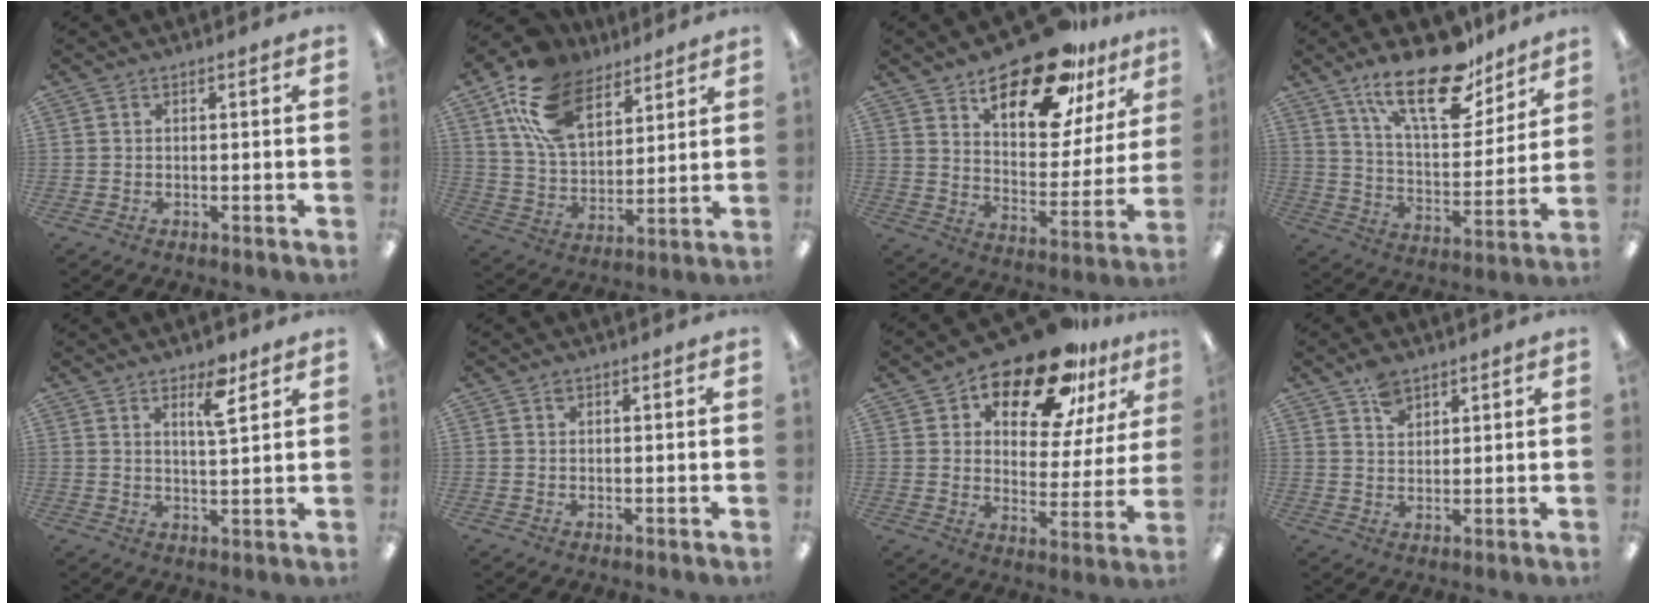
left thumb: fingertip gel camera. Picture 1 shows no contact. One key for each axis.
{"total": 17.4, "fx": 10.3, "fy": 10.4, "fz": 9.4, "tx": -0.178, "ty": -0.032, "tz": 0.194}
{"total": 22.5, "fx": 16.7, "fy": 8.9, "fz": 12.2, "tx": -0.186, "ty": -0.104, "tz": 0.281}
{"total": 21.1, "fx": 14.8, "fy": 8.3, "fz": 12.5, "tx": -0.203, "ty": -0.081, "tz": 0.250}
{"total": 7.1, "fx": 4.5, "fy": 2.2, "fz": 5.0, "tx": -0.073, "ty": -0.018, "tz": 0.070}
{"total": 1.0, "fx": 0.6, "fy": 0.6, "fz": 0.5, "tx": -0.011, "ty": 0.001, "tz": 0.012}
{"total": 18.6, "fx": 14.4, "fy": 7.5, "fz": 9.2, "tx": -0.145, "ty": -0.100, "tz": 0.244}
{"total": 4.7, "fx": 3.4, "fy": 2.7, "fz": 1.8, "tx": -0.028, "ty": -0.013, "tz": 0.063}